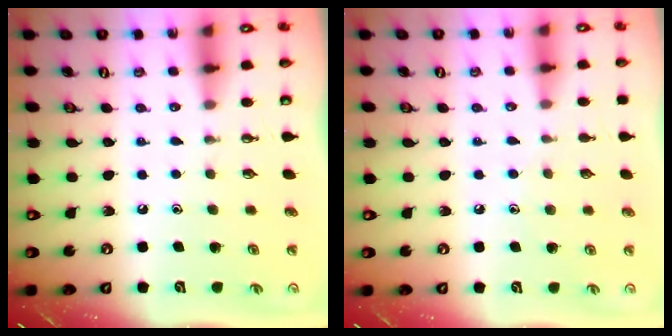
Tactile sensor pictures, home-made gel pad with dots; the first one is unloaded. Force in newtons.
{"total": 3.8, "press": 3.8, "slide": 0.4}